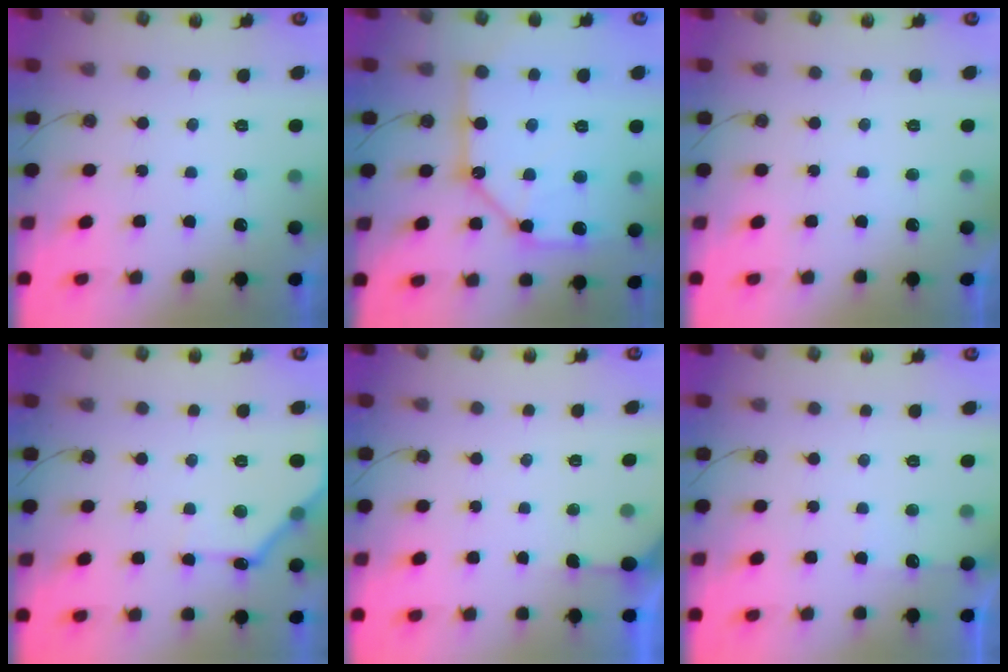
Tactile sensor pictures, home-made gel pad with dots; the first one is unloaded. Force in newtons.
{"total": 15.6, "press": 15.6, "slide": 1.4}
{"total": 0.0}
{"total": 11.9, "press": 11.9, "slide": 0.6}
{"total": 2.7, "press": 2.7, "slide": 0.3}
{"total": 4.5, "press": 4.5, "slide": 0.5}